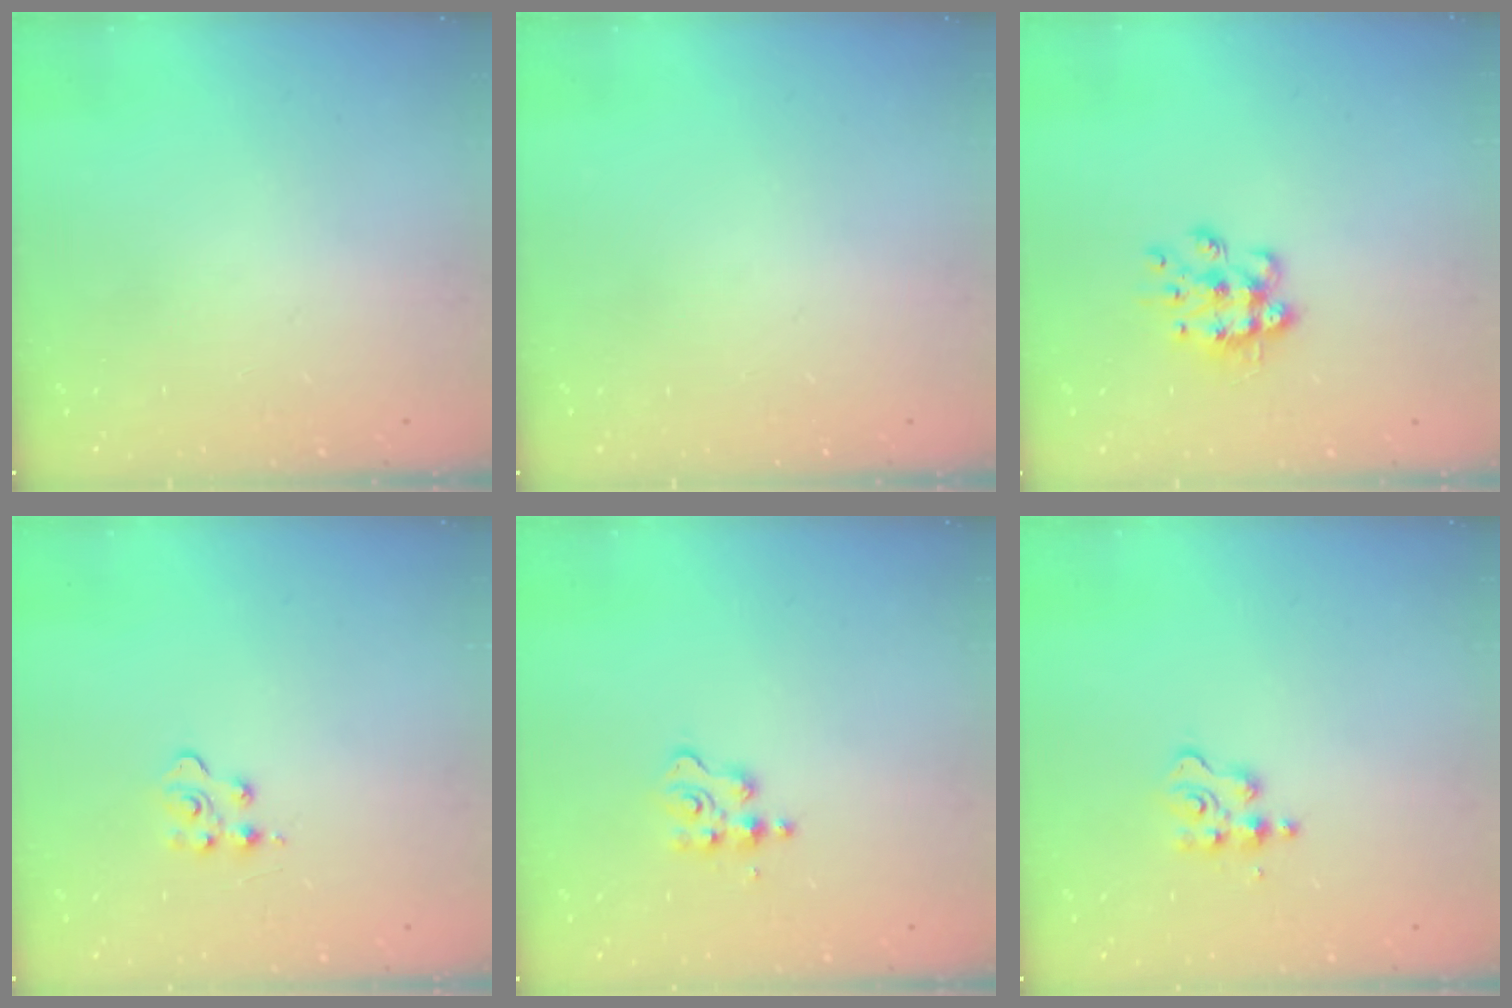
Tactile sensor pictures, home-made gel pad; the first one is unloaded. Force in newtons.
{"total": 0.0}
{"total": 9.3, "press": 9.3, "slide": 0.6}
{"total": 3.2, "press": 3.1, "slide": 0.6}
{"total": 2.1, "press": 2.0, "slide": 0.4}
{"total": 2.1, "press": 2.0, "slide": 0.4}